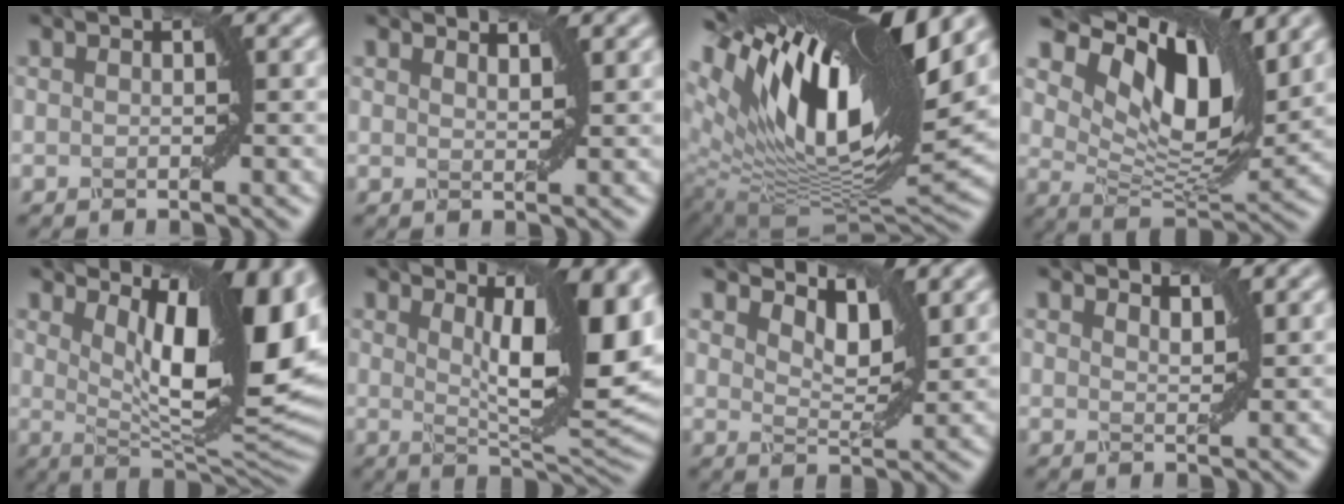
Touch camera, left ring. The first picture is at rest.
{"total": 1.8, "force": [1.8, 0.2, 0.2], "torque": [0.001, -0.001, 0.023]}
{"total": 16.8, "force": [7.1, 6.8, 13.6], "torque": [-0.256, 0.016, 0.123]}
{"total": 10.5, "force": [5.1, 4.9, 7.7], "torque": [-0.130, -0.003, 0.095]}
{"total": 14.1, "force": [5.2, 4.7, 12.2], "torque": [-0.158, -0.002, 0.092]}
{"total": 11.7, "force": [3.6, 3.2, 10.6], "torque": [-0.132, -0.004, 0.061]}
{"total": 3.6, "force": [2.7, 1.3, 2.0], "torque": [-0.043, -0.002, 0.045]}
{"total": 2.1, "force": [2.1, 0.2, 0.3], "torque": [-0.003, -0.001, 0.029]}